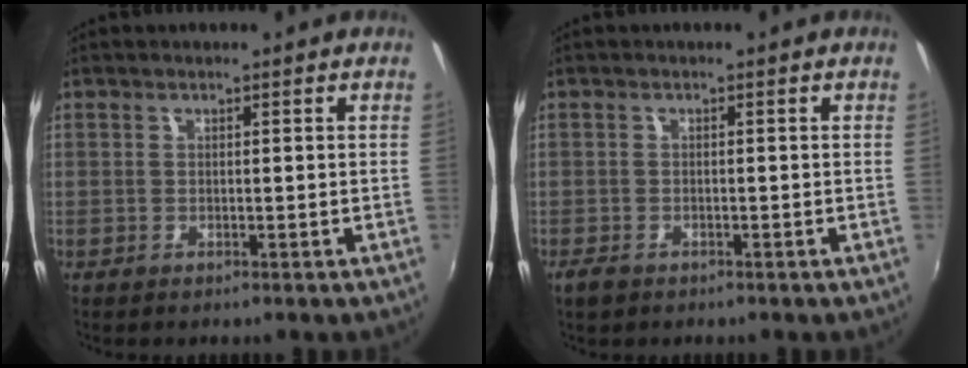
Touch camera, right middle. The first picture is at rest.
{"total": 2.2, "force": [-1.6, 1.2, 1.0], "torque": [-0.024, -0.005, -0.030]}